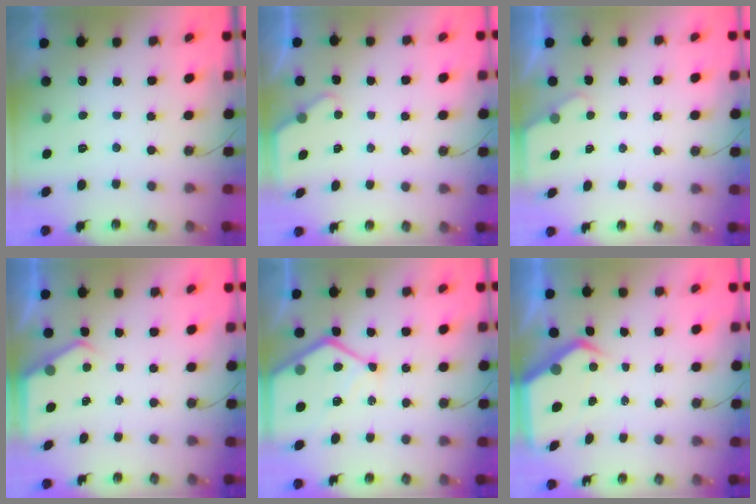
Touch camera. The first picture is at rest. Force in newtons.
{"total": 2.1, "press": 2.0, "slide": 0.4}
{"total": 1.5, "press": 1.5, "slide": 0.3}
{"total": 3.4, "press": 3.4, "slide": 0.5}
{"total": 14.5, "press": 14.4, "slide": 1.3}
{"total": 6.6, "press": 6.6, "slide": 0.7}